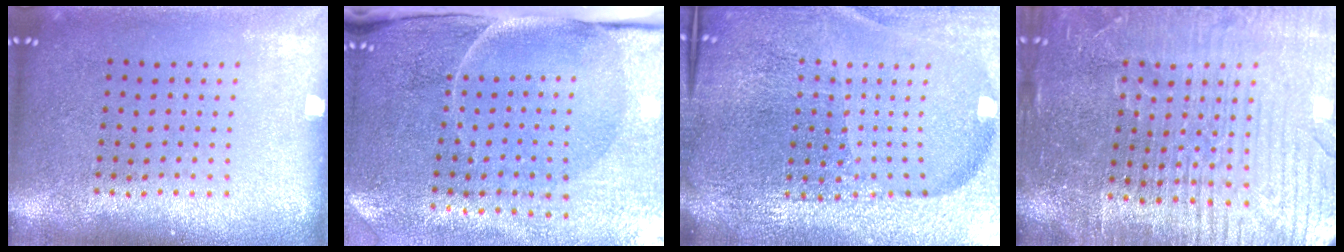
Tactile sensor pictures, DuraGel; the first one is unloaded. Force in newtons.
{"total": 5.1, "press": 4.1, "slide": 3.1}
{"total": 6.3, "press": 5.5, "slide": 3.0}
{"total": 5.2, "press": 4.8, "slide": 2.1}